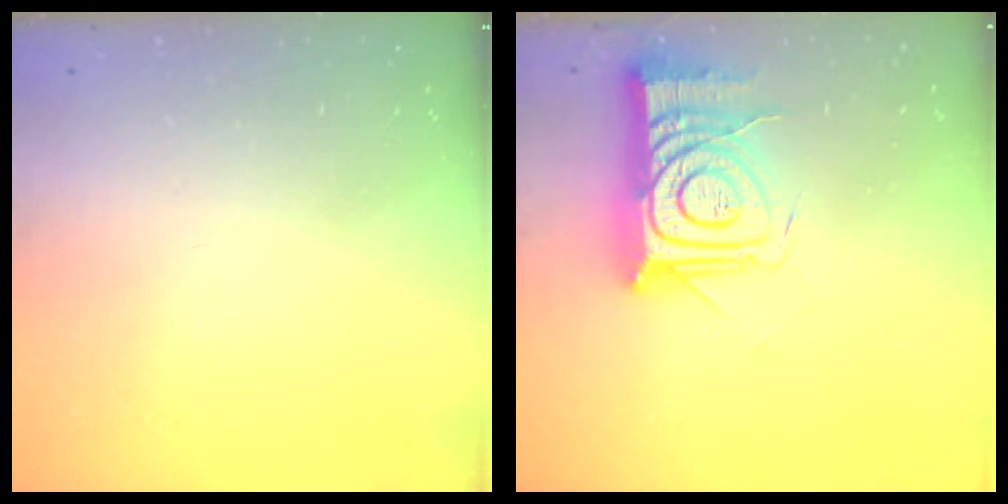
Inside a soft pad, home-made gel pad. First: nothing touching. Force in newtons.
{"total": 16.2, "press": 16.2, "slide": 1.1}